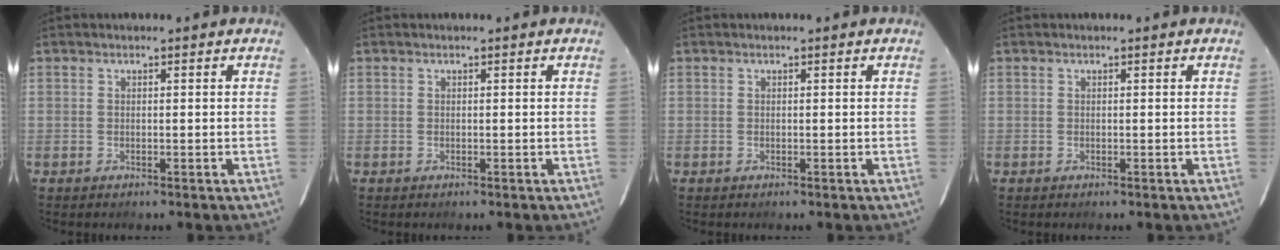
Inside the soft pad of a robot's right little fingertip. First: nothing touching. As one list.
[{"total": 0.0}, {"total": 0.0}, {"total": 0.0}]